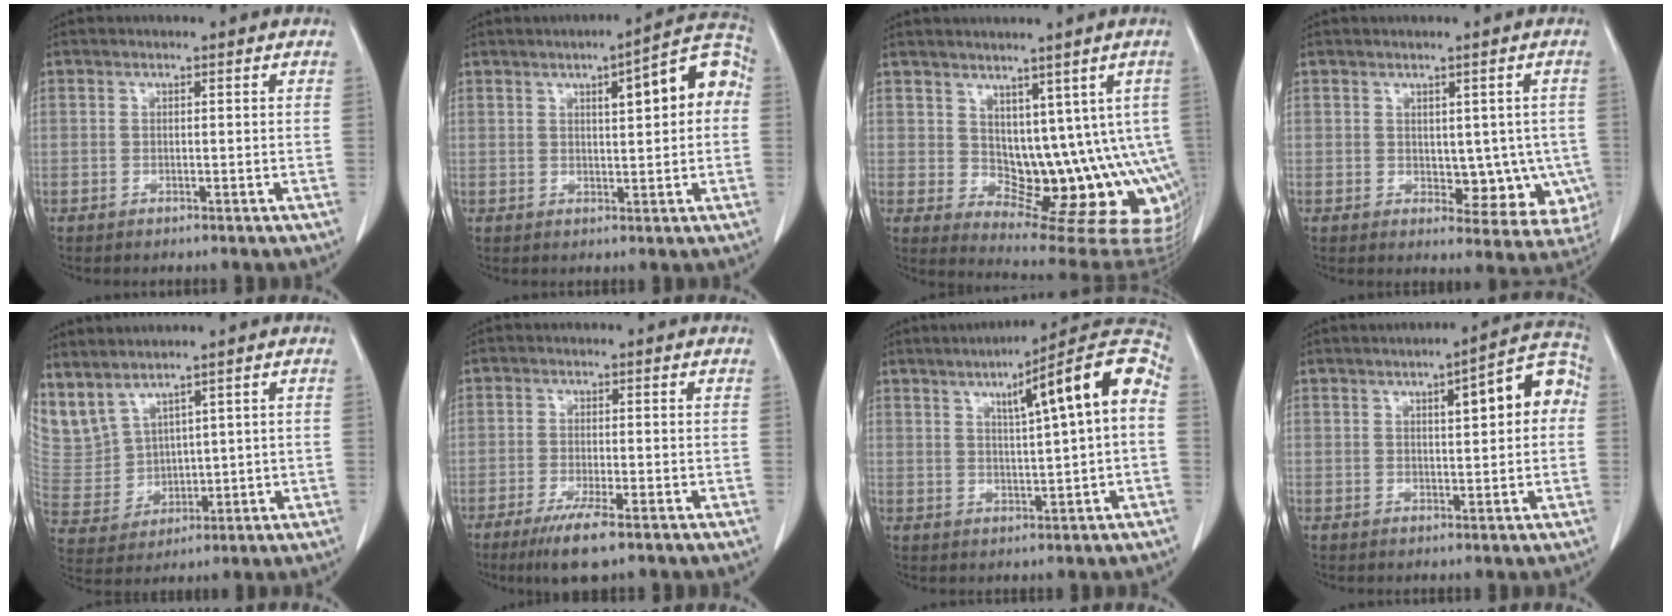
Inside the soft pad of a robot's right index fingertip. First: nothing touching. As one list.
[{"total": 9.4, "force": [2.2, 2.4, 8.8], "torque": [-0.112, 0.033, 0.026]}, {"total": 12.2, "force": [2.0, 7.1, 9.7], "torque": [-0.105, 0.003, 0.048]}, {"total": 7.7, "force": [-0.7, 4.7, 6.0], "torque": [-0.048, 0.001, 0.006]}, {"total": 9.0, "force": [7.0, 4.3, 3.6], "torque": [-0.096, 0.005, 0.175]}, {"total": 5.8, "force": [-3.7, 0.5, 4.5], "torque": [-0.084, -0.016, -0.061]}, {"total": 13.5, "force": [3.3, 0.9, 13.1], "torque": [-0.184, 0.032, 0.044]}, {"total": 8.7, "force": [2.0, 2.3, 8.2], "torque": [-0.102, 0.031, 0.024]}]